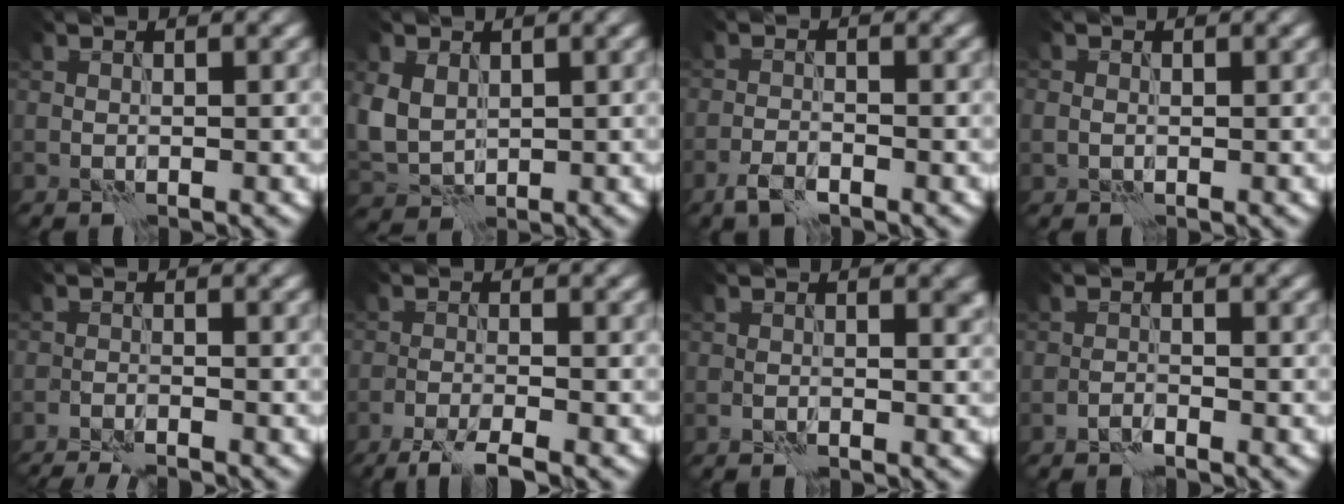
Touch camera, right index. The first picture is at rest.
{"total": 4.2, "force": [0.9, 3.2, 2.5], "torque": [-0.067, -0.002, 0.019]}
{"total": 2.0, "force": [-1.5, 0.6, 1.2], "torque": [-0.026, 0.001, -0.034]}
{"total": 0.9, "force": [0.0, 0.8, 0.4], "torque": [-0.009, 0.000, 0.002]}
{"total": 4.0, "force": [-3.7, 0.4, 1.3], "torque": [-0.021, -0.008, -0.059]}
{"total": 3.6, "force": [-2.7, 0.3, 2.3], "torque": [-0.042, -0.003, -0.057]}
{"total": 1.2, "force": [0.3, 0.7, 0.9], "torque": [-0.006, -0.005, 0.004]}
{"total": 0.5, "force": [-0.5, 0.0, 0.1], "torque": [0.000, 0.003, -0.013]}